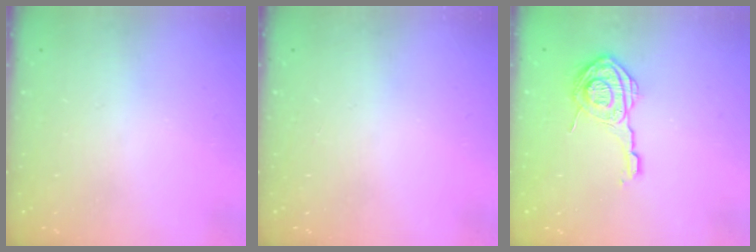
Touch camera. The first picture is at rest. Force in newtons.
{"total": 0.0}
{"total": 14.0, "press": 14.0, "slide": 0.6}